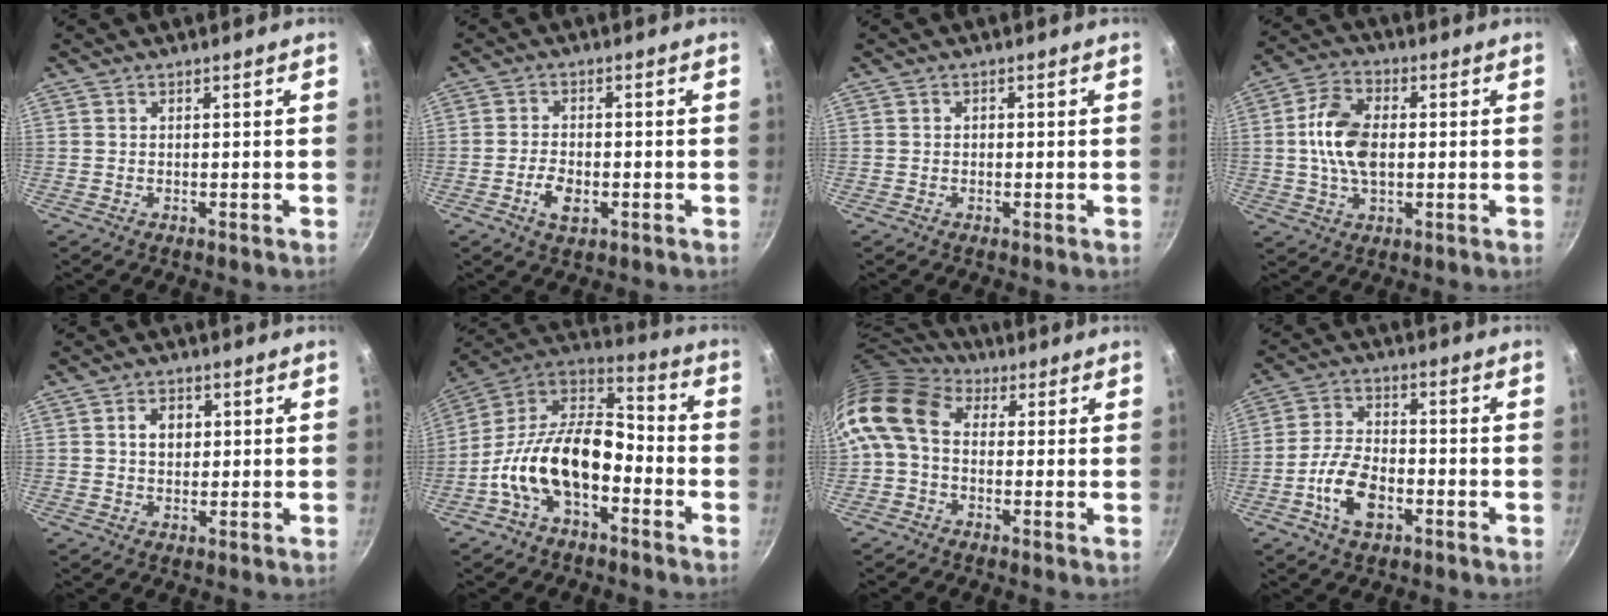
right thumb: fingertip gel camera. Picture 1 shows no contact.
{"total": 4.8, "force": [-1.7, 2.6, 3.7], "torque": [-0.069, 0.010, -0.032]}
{"total": 0.7, "force": [-0.1, 0.6, 0.3], "torque": [-0.002, 0.004, -0.001]}
{"total": 10.7, "force": [0.3, 6.6, 8.5], "torque": [-0.150, 0.016, -0.003]}
{"total": 4.1, "force": [0.9, 3.1, 2.5], "torque": [-0.023, 0.004, 0.014]}
{"total": 18.6, "force": [-6.0, 10.8, 14.0], "torque": [-0.230, 0.068, -0.130]}
{"total": 11.7, "force": [1.2, 8.5, 7.9], "torque": [-0.148, 0.023, 0.001]}
{"total": 8.2, "force": [-3.2, 4.4, 6.1], "torque": [-0.114, 0.023, -0.065]}